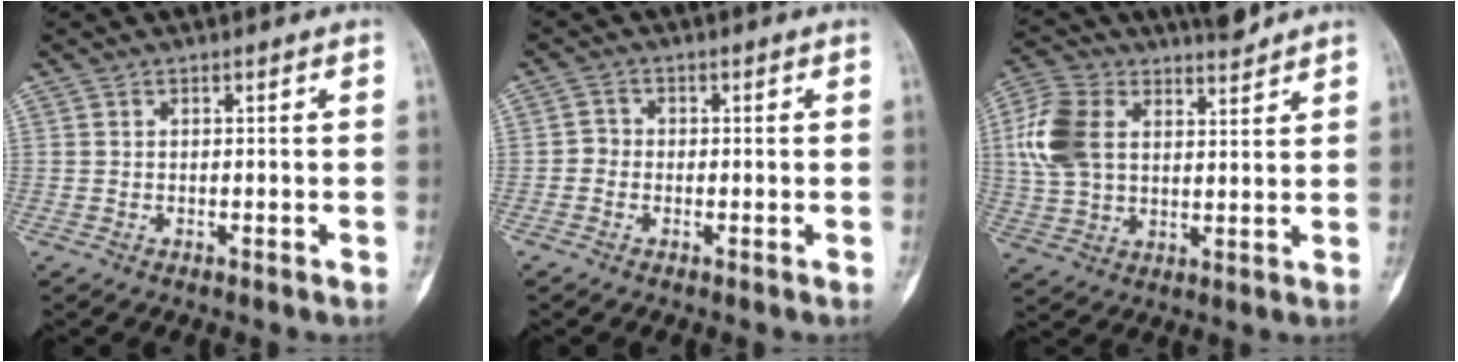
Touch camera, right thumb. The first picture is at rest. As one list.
[{"total": 2.0, "force": [-0.7, 1.8, 0.7], "torque": [0.002, 0.007, -0.024]}, {"total": 12.0, "force": [5.7, 6.8, 8.2], "torque": [-0.158, -0.001, 0.110]}]